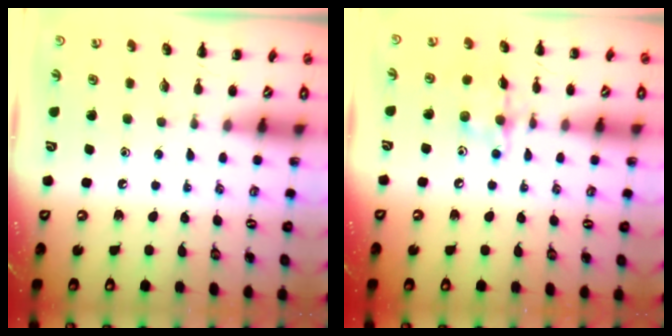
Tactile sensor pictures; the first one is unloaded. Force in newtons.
{"total": 9.6, "press": 9.6, "slide": 0.4}